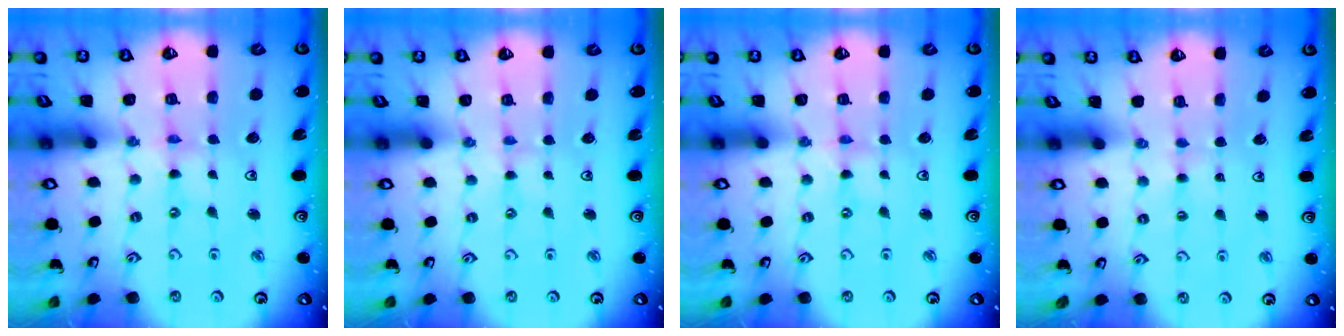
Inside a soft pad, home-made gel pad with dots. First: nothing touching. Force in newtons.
{"total": 0.0}
{"total": 0.0}
{"total": 1.8, "press": 1.7, "slide": 0.4}